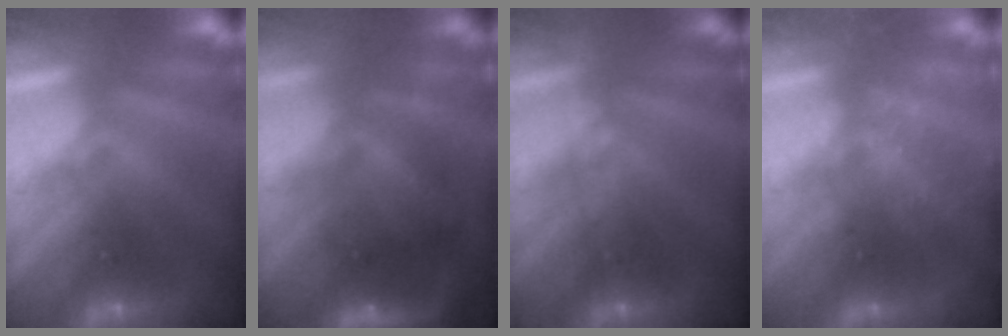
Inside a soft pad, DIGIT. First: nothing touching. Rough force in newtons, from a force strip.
{"total": 7.5}
{"total": 2.9}
{"total": 2.4}